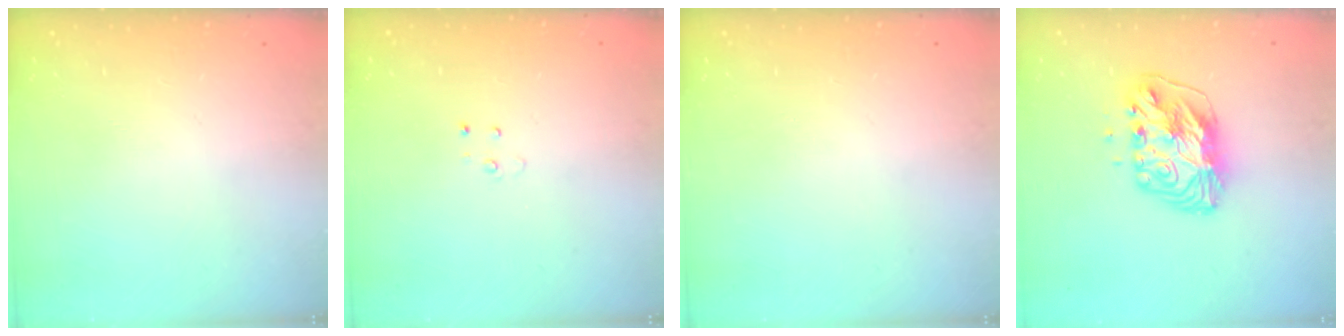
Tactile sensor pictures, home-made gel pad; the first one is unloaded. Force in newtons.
{"total": 3.0, "press": 2.9, "slide": 0.3}
{"total": 0.0}
{"total": 10.8, "press": 10.8, "slide": 1.0}